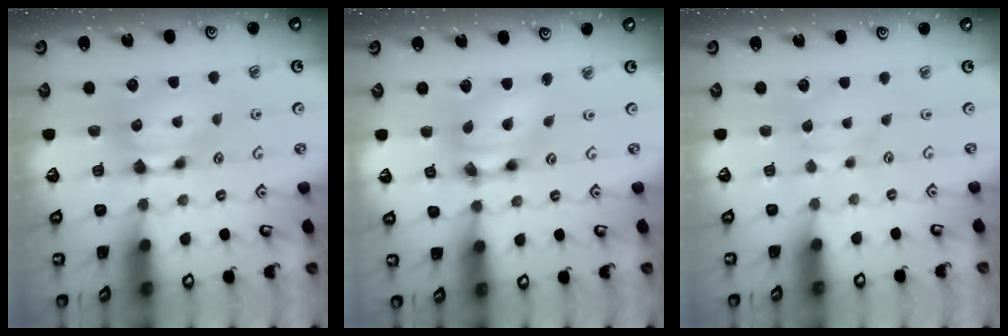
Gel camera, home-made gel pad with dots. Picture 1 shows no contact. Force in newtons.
{"total": 5.3, "press": 4.7, "slide": 2.4}
{"total": 2.4, "press": 2.3, "slide": 0.4}